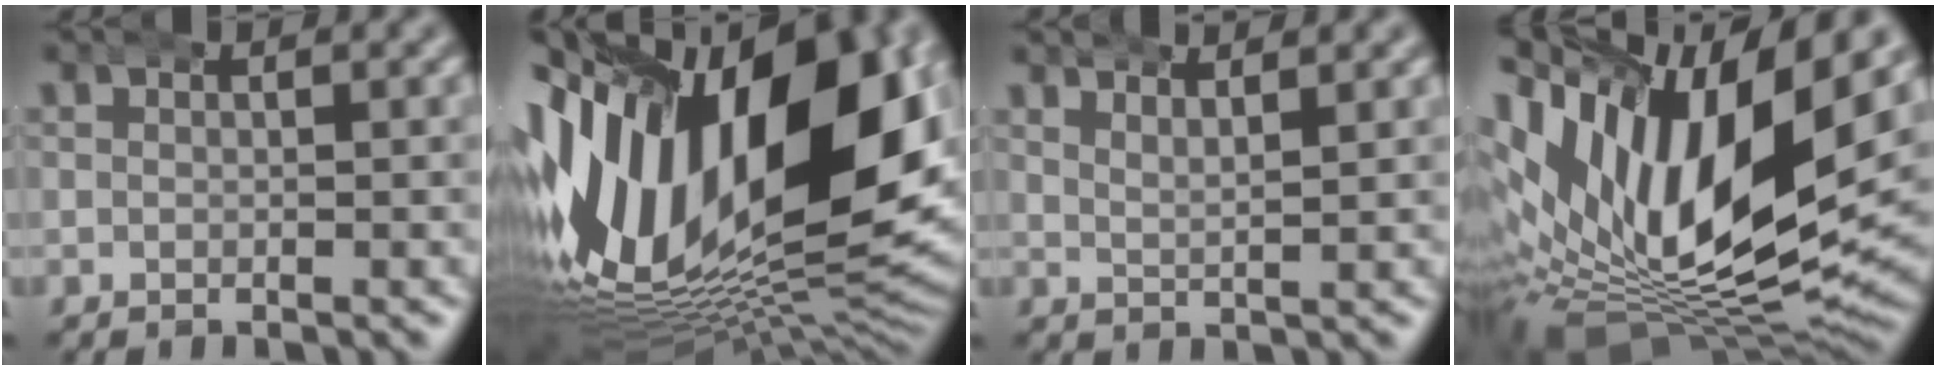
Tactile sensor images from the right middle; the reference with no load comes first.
{"total": 31.9, "force": [-0.6, 19.2, 25.5], "torque": [-0.439, -0.035, 0.018]}
{"total": 2.2, "force": [2.1, -0.5, 0.1], "torque": [-0.012, -0.008, 0.047]}
{"total": 21.4, "force": [0.4, 13.6, 16.5], "torque": [-0.304, -0.042, 0.024]}